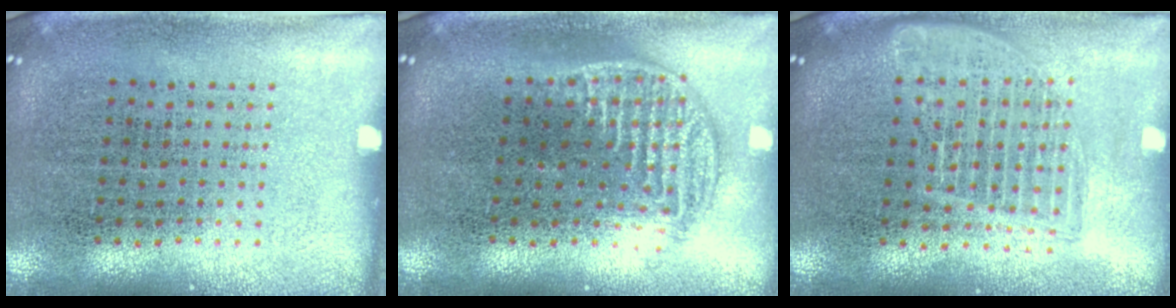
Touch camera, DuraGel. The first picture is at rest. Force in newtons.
{"total": 1.3, "press": 1.1, "slide": 0.7}
{"total": 1.7, "press": 1.5, "slide": 0.8}